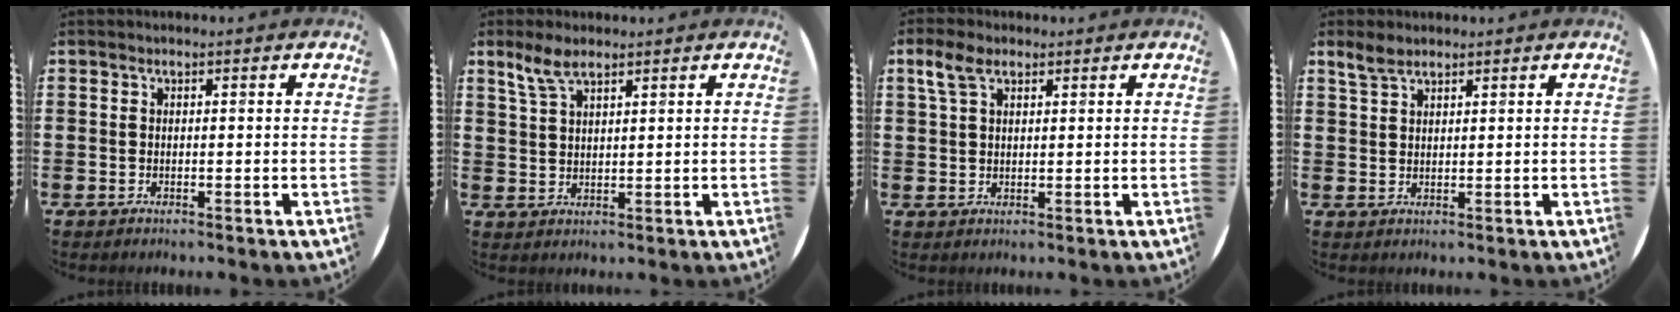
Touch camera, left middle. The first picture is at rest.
{"total": 3.8, "force": [2.8, 1.3, 2.3], "torque": [-0.050, 0.005, 0.052]}
{"total": 3.5, "force": [2.3, 1.7, 2.1], "torque": [-0.046, 0.007, 0.041]}
{"total": 2.8, "force": [2.2, 1.1, 1.2], "torque": [-0.028, 0.005, 0.042]}